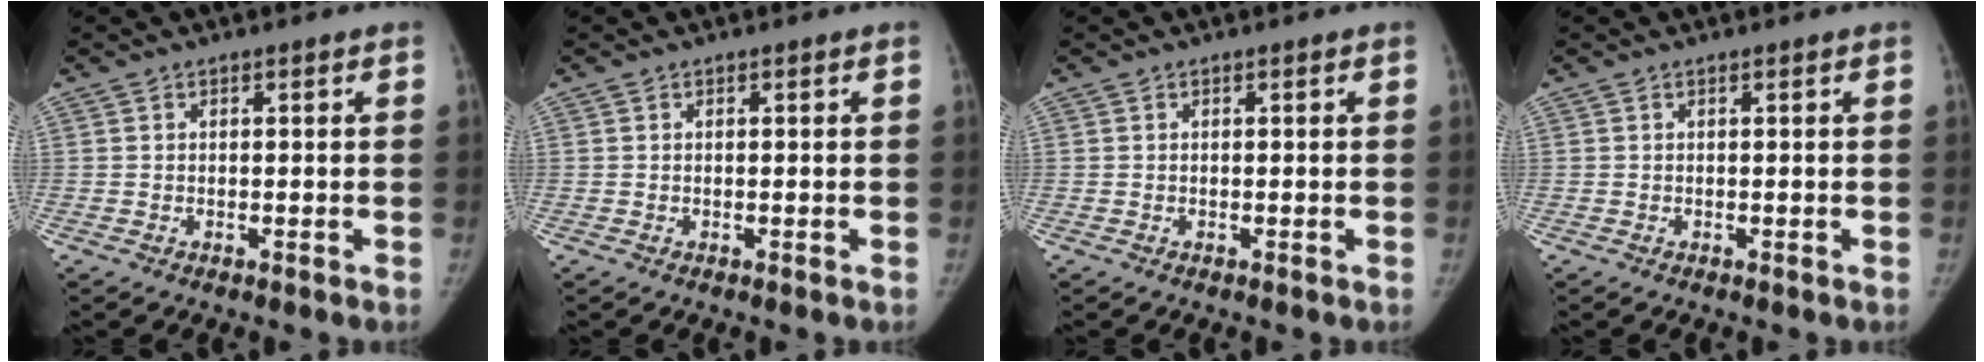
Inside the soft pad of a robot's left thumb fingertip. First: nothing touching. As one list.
[{"total": 0.0}, {"total": 0.0}, {"total": 0.0}]